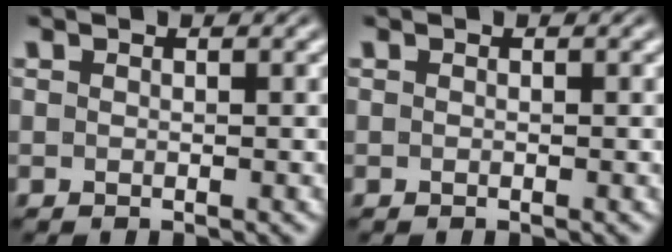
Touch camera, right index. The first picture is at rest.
{"total": 0.0}